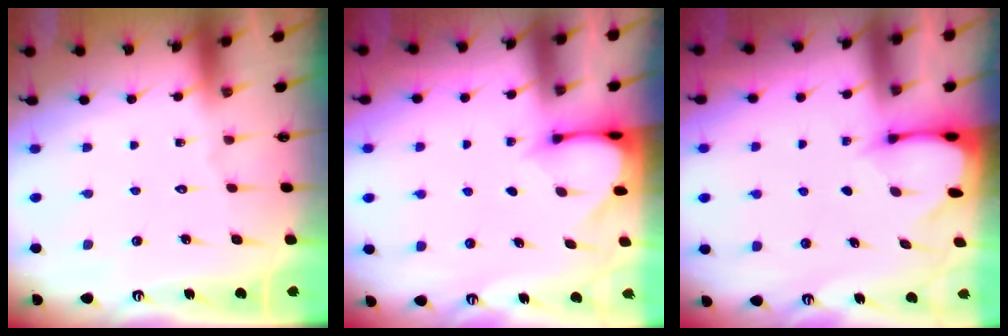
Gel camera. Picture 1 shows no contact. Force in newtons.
{"total": 3.4, "press": 3.3, "slide": 0.3}
{"total": 2.5, "press": 2.5, "slide": 0.3}